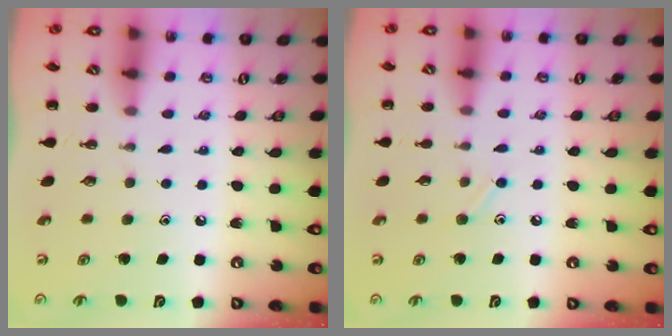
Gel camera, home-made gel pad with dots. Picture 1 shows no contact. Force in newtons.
{"total": 5.3, "press": 4.9, "slide": 2.0}